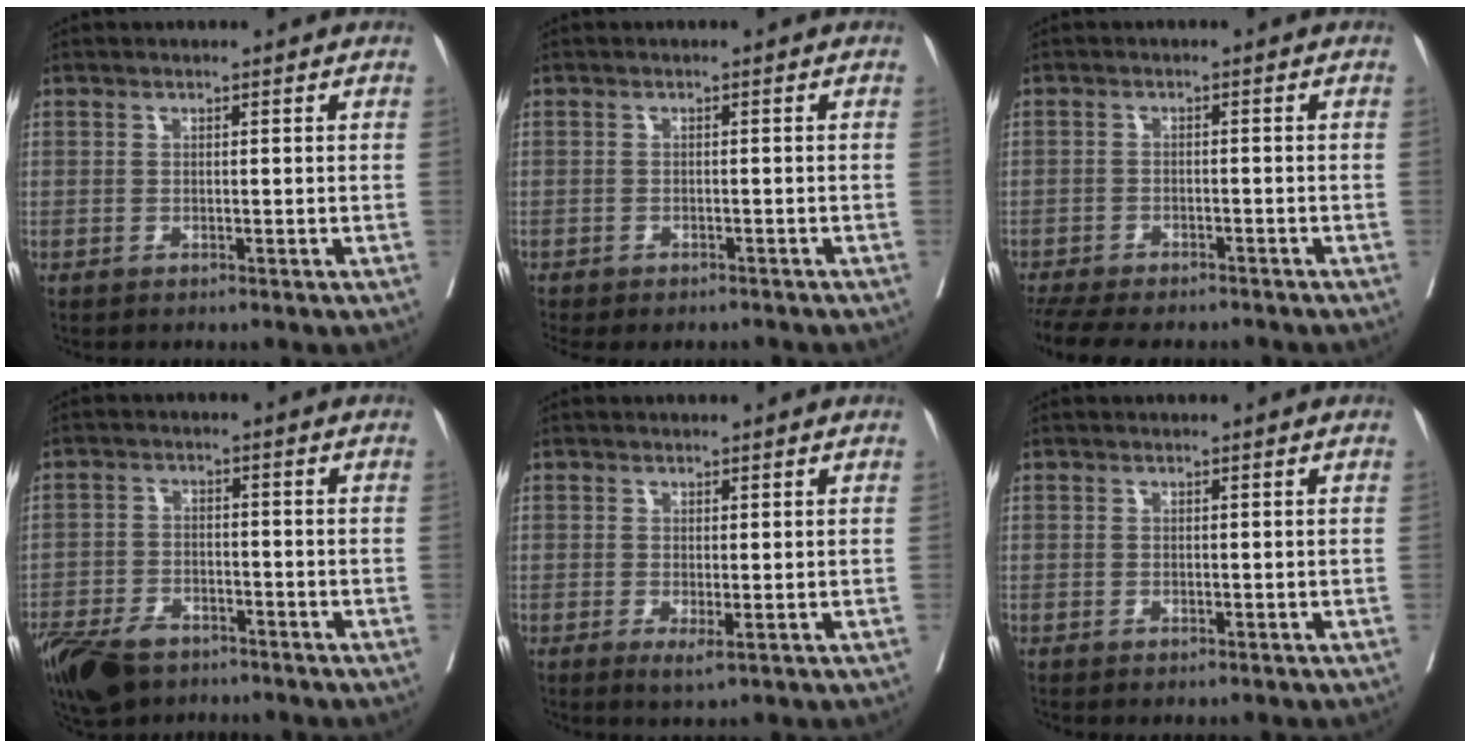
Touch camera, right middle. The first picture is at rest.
{"total": 6.7, "force": [-5.9, 2.2, 2.4], "torque": [-0.039, -0.001, -0.075]}
{"total": 13.2, "force": [-11.3, 3.8, 5.6], "torque": [-0.122, -0.011, -0.155]}
{"total": 10.9, "force": [-7.7, 5.5, 5.4], "torque": [-0.115, -0.015, -0.133]}
{"total": 2.0, "force": [-0.4, 0.4, 1.9], "torque": [-0.031, -0.009, -0.002]}
{"total": 0.0}